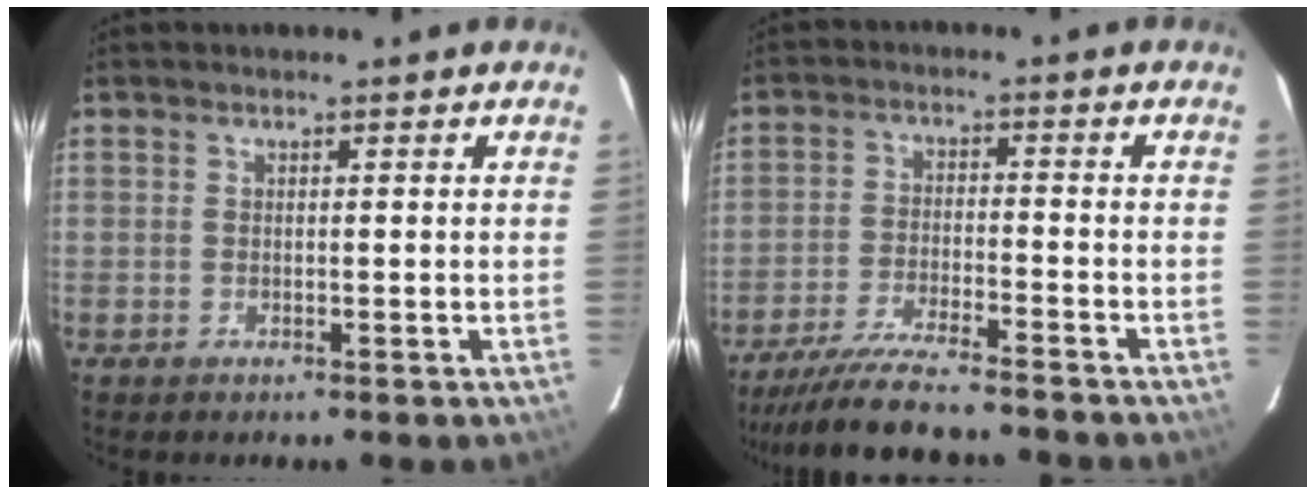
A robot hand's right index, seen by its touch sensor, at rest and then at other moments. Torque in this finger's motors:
{"motor_torque": [1.02, -1.12, 0.45, 0.11]}